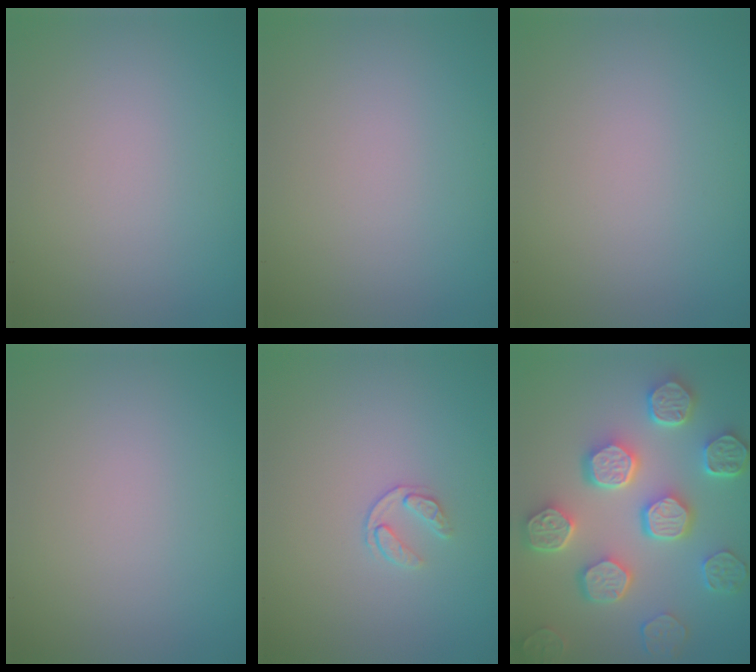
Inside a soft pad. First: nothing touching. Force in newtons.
{"total": 0.0}
{"total": 0.0}
{"total": 0.0}
{"total": 1.3, "press": 0.8, "slide": 1.1}
{"total": 8.1, "press": 6.5, "slide": 4.8}